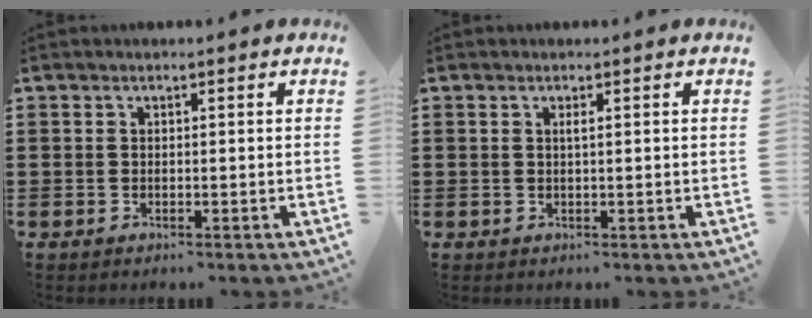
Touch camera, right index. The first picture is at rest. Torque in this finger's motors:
{"motor_torque": [0.02, -0.02, 0.01, 0.04]}